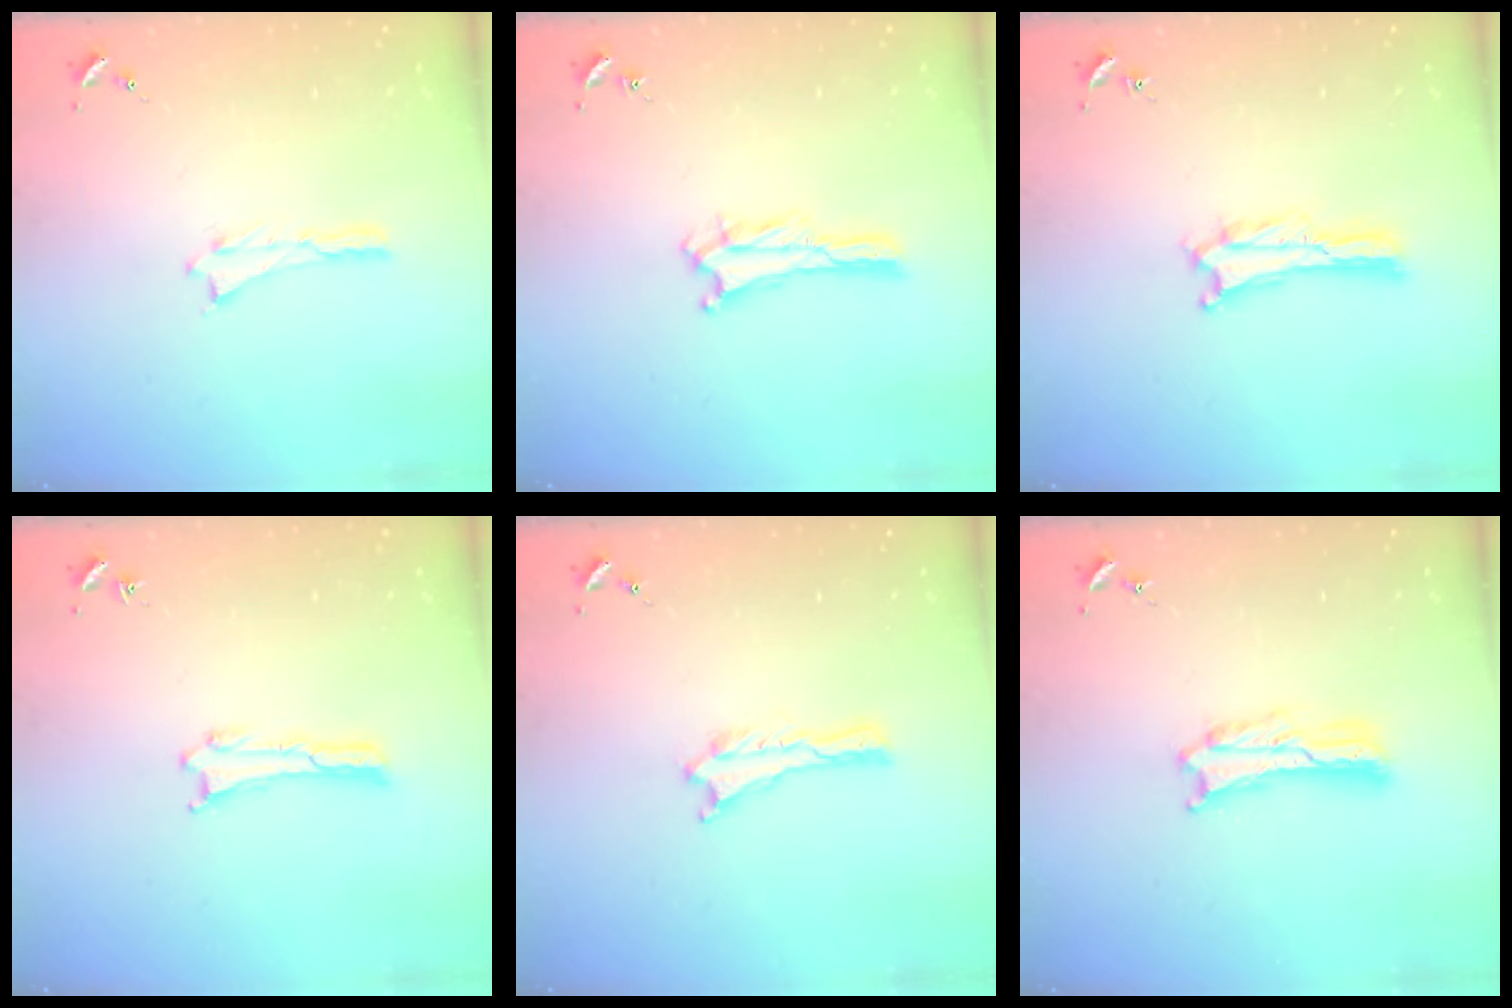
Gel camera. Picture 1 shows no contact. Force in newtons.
{"total": 1.3, "press": 1.3, "slide": 0.4}
{"total": 0.0}
{"total": 0.0}
{"total": 0.0}
{"total": 2.4, "press": 2.4, "slide": 0.3}